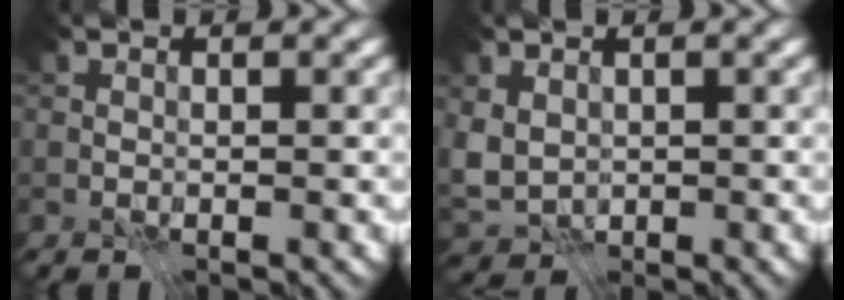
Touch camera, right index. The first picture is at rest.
{"total": 3.4, "force": [0.3, 2.7, 2.1], "torque": [-0.059, -0.005, 0.003]}